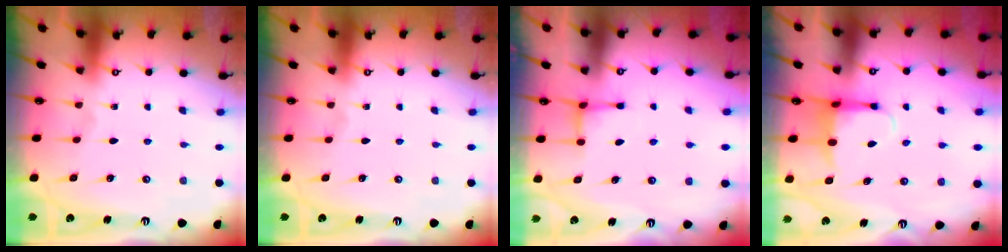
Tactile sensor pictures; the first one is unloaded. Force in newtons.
{"total": 0.0}
{"total": 3.0, "press": 3.0, "slide": 0.4}
{"total": 4.7, "press": 4.5, "slide": 1.2}